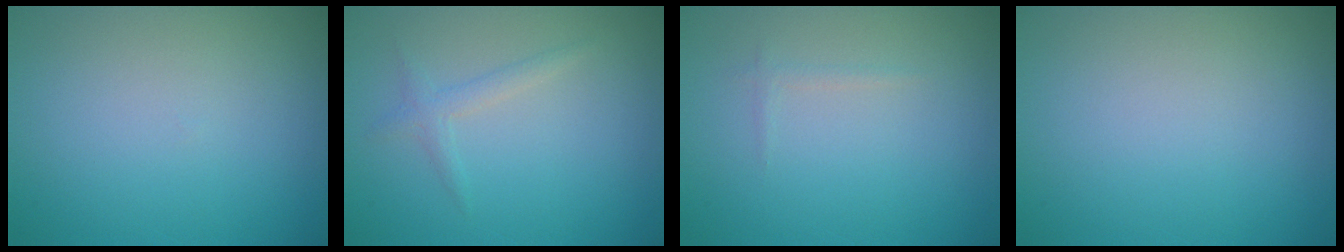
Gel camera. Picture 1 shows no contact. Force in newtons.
{"total": 1.3, "press": 1.3, "slide": 0.0}
{"total": 0.5, "press": 0.5, "slide": 0.1}
{"total": 0.0}